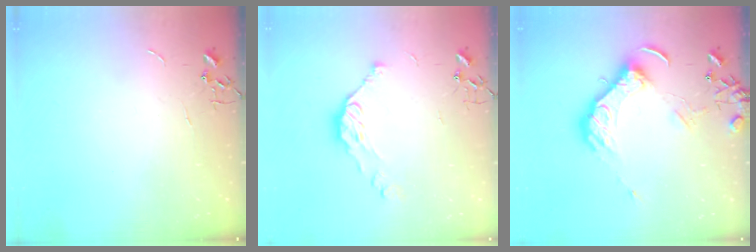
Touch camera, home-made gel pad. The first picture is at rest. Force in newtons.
{"total": 10.5, "press": 10.4, "slide": 0.6}
{"total": 13.8, "press": 13.7, "slide": 2.2}